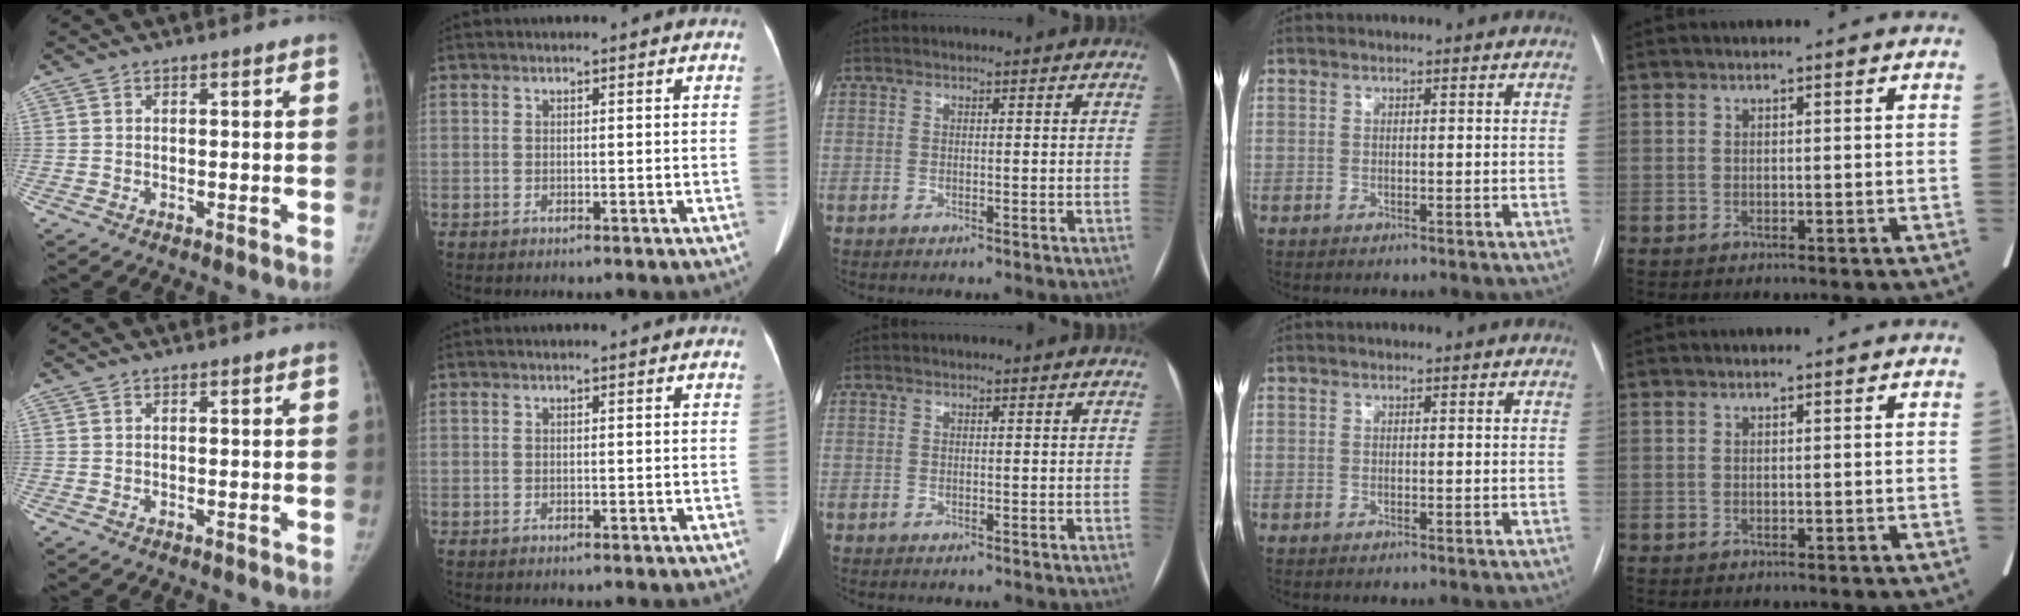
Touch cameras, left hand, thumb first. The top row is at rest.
{}